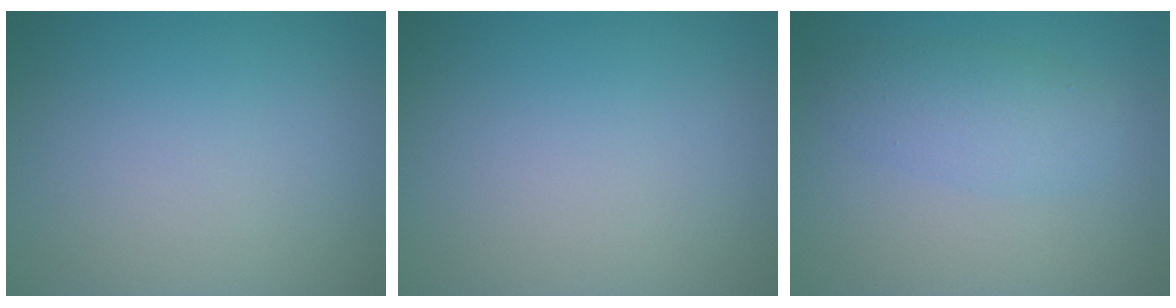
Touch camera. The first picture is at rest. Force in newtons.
{"total": 0.0}
{"total": 3.0, "press": 3.0, "slide": 0.1}